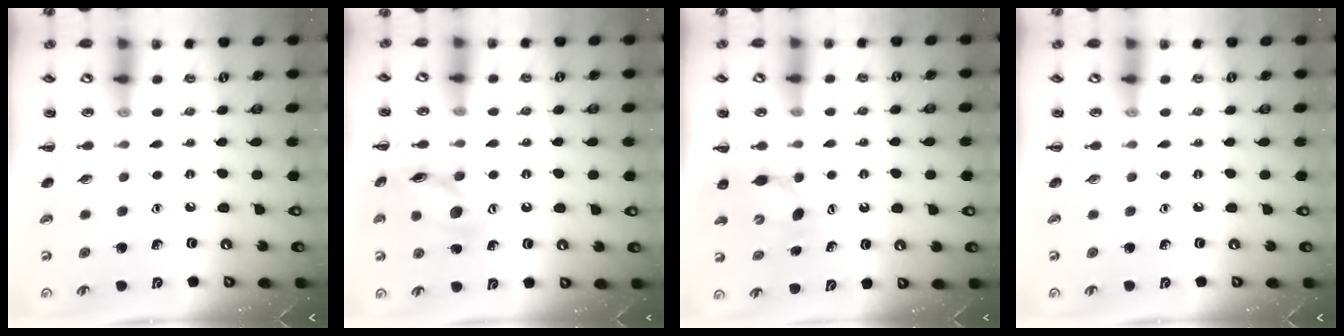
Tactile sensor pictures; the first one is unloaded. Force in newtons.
{"total": 12.8, "press": 12.7, "slide": 0.7}
{"total": 4.6, "press": 4.4, "slide": 1.2}
{"total": 0.0}